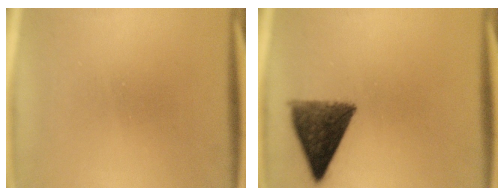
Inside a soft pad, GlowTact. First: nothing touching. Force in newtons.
{"total": 9.8}